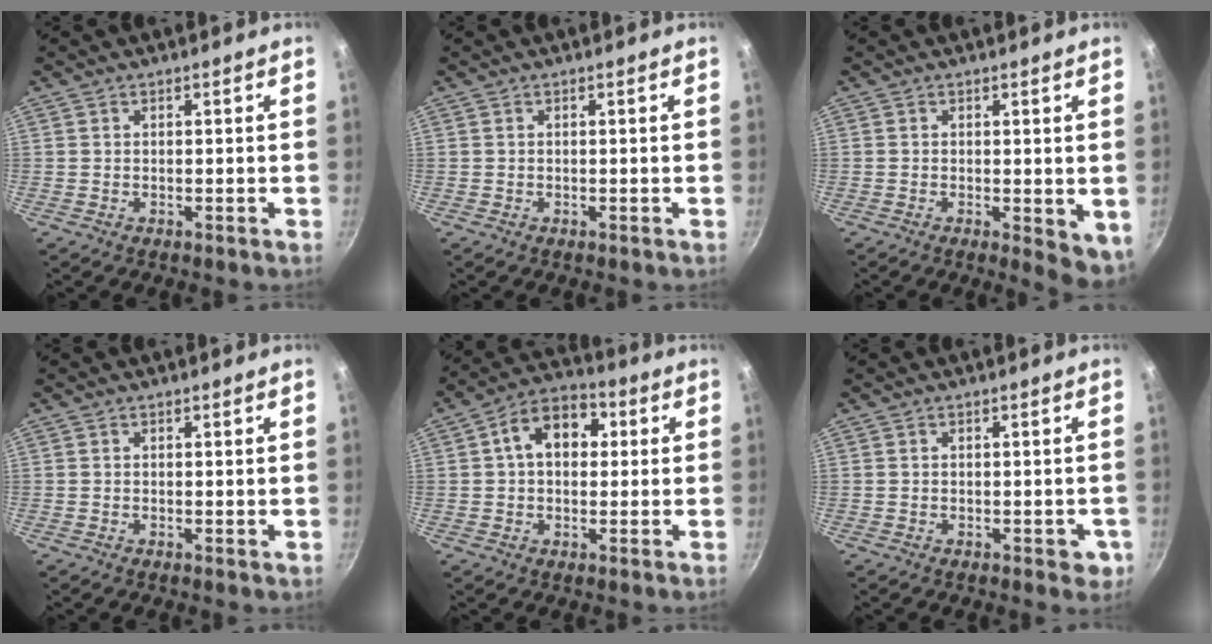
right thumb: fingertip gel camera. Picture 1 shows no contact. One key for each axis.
{"total": 0.0}
{"total": 5.5, "fx": -0.6, "fy": 2.4, "fz": 4.9, "tx": -0.051, "ty": -0.006, "tz": -0.004}
{"total": 0.0}
{"total": 10.8, "fx": 2.1, "fy": 7.6, "fz": 7.4, "tx": -0.078, "ty": 0.023, "tz": 0.016}
{"total": 3.3, "fx": -0.9, "fy": 1.9, "fz": 2.5, "tx": -0.013, "ty": 0.005, "tz": -0.011}